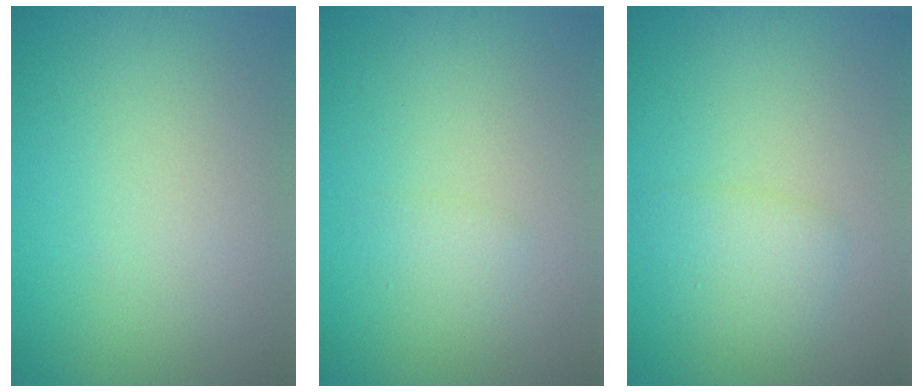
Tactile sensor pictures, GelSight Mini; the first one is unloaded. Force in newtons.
{"total": 1.0, "press": 1.0, "slide": 0.1}
{"total": 2.3, "press": 2.3, "slide": 0.1}